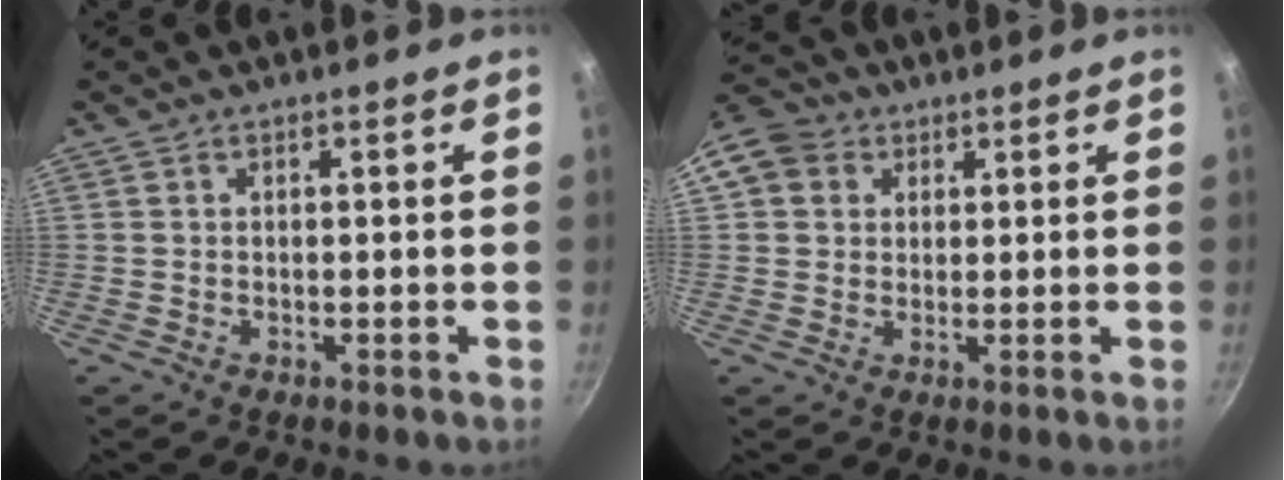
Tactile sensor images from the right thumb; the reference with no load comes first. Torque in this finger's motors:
{"motor_torque": [-1.20, 1.40, 0.03, -0.26, 0.07]}